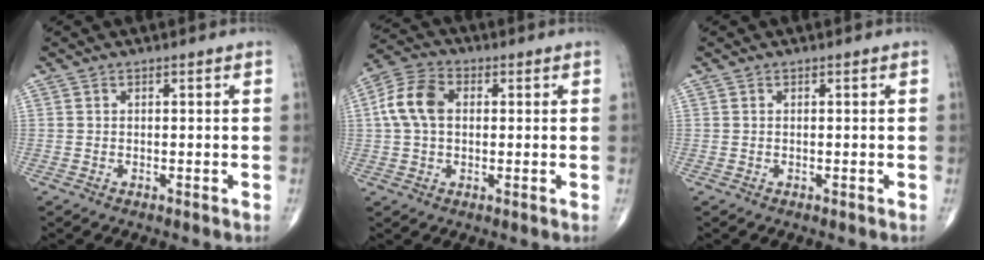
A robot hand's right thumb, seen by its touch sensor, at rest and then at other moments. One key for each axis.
{"total": 8.7, "fx": 1.0, "fy": 5.9, "fz": 6.4, "tx": -0.131, "ty": 0.023, "tz": 0.014}
{"total": 0.0}